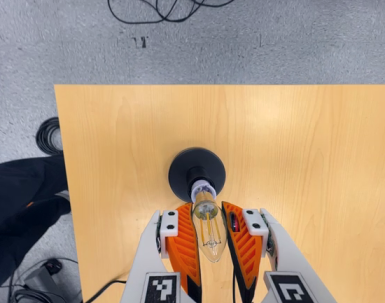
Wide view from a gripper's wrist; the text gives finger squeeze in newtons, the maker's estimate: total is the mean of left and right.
{"total": 19.5, "left": 21.0, "right": 17.9}